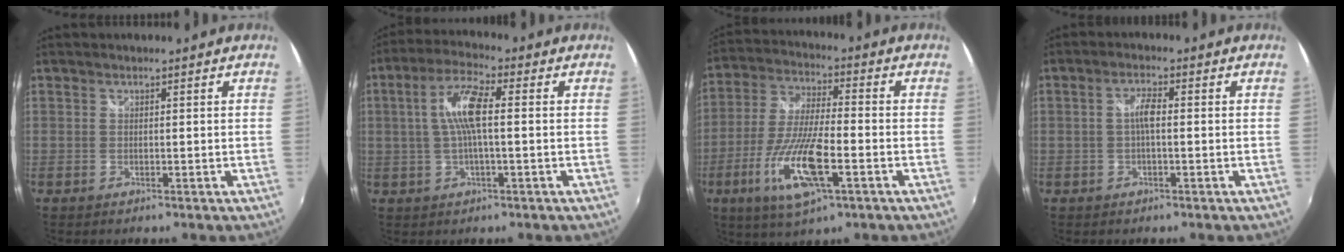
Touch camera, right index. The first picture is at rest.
{"total": 8.2, "force": [0.5, 1.7, 8.0], "torque": [-0.159, 0.011, 0.011]}
{"total": 15.2, "force": [-5.8, 4.1, 13.5], "torque": [-0.285, -0.019, -0.109]}
{"total": 2.8, "force": [-0.2, 0.7, 2.7], "torque": [-0.053, 0.007, -0.004]}